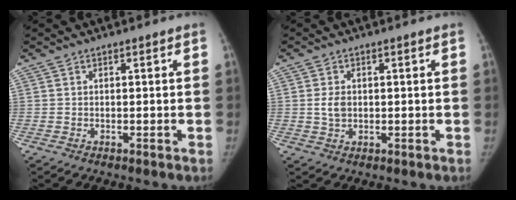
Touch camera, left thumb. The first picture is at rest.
{"total": 3.0, "force": [0.2, 2.2, 2.1], "torque": [-0.036, 0.001, 0.005]}